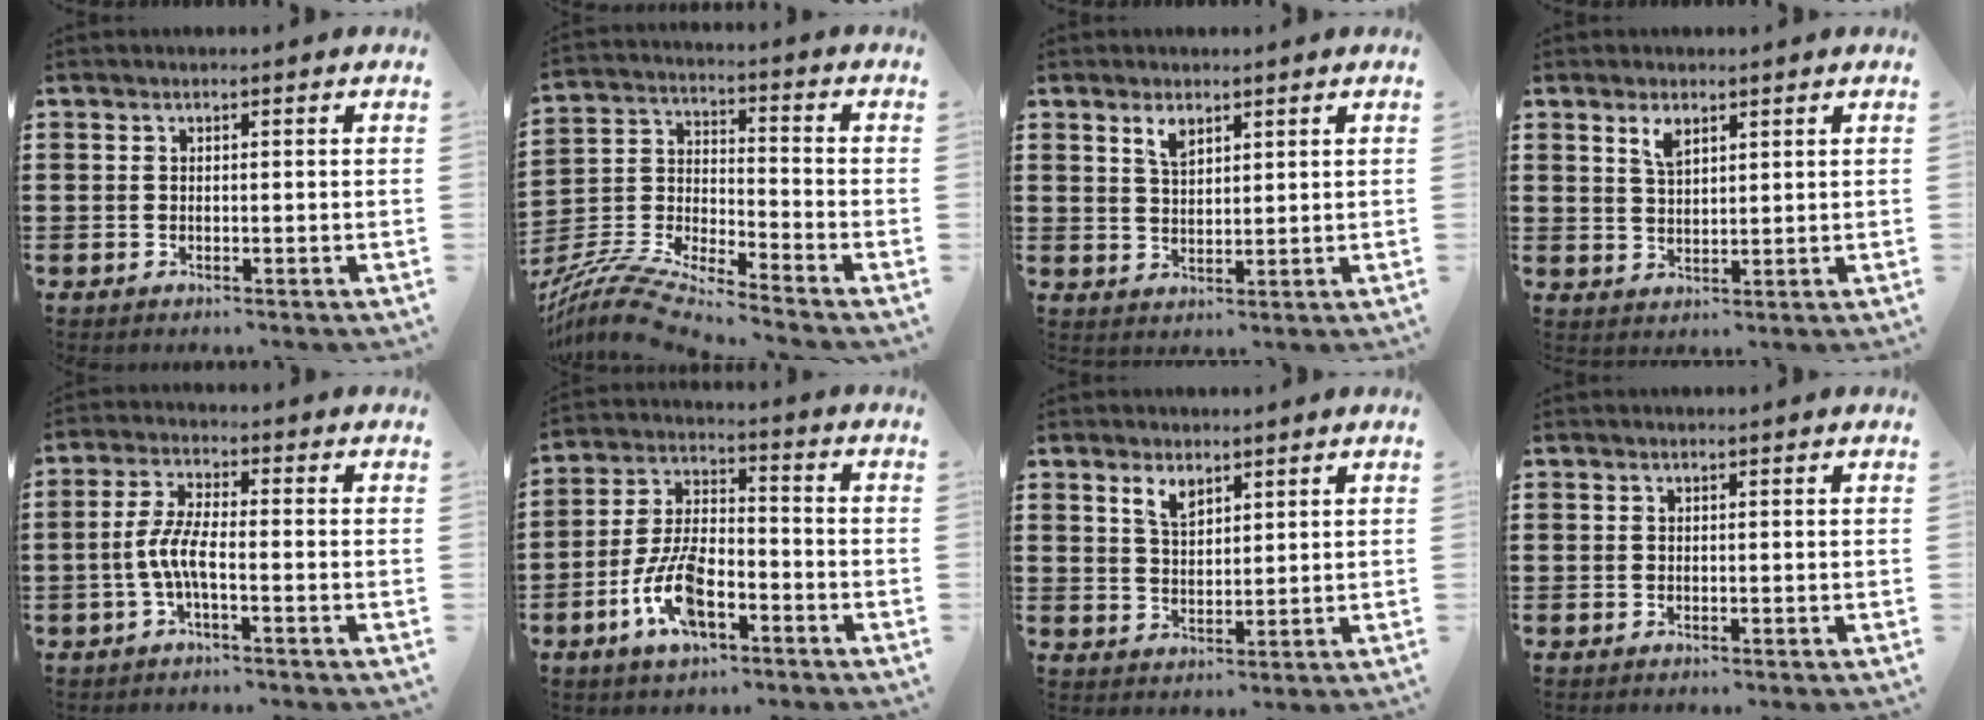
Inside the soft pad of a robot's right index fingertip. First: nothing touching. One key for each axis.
{"total": 9.3, "fx": -8.7, "fy": 0.4, "fz": 3.1, "tx": -0.083, "ty": -0.003, "tz": -0.180}
{"total": 2.9, "fx": 2.0, "fy": 1.3, "fz": 1.6, "tx": -0.038, "ty": 0.005, "tz": 0.036}
{"total": 3.0, "fx": 2.0, "fy": 1.3, "fz": 1.8, "tx": -0.042, "ty": 0.003, "tz": 0.037}
{"total": 5.3, "fx": -1.8, "fy": 1.3, "fz": 4.9, "tx": -0.121, "ty": -0.010, "tz": -0.043}
{"total": 9.3, "fx": -4.1, "fy": 4.1, "fz": 7.2, "tx": -0.165, "ty": -0.002, "tz": -0.076}
{"total": 3.4, "fx": 2.4, "fy": 1.6, "fz": 1.8, "tx": -0.042, "ty": 0.004, "tz": 0.045}
{"total": 0.0}